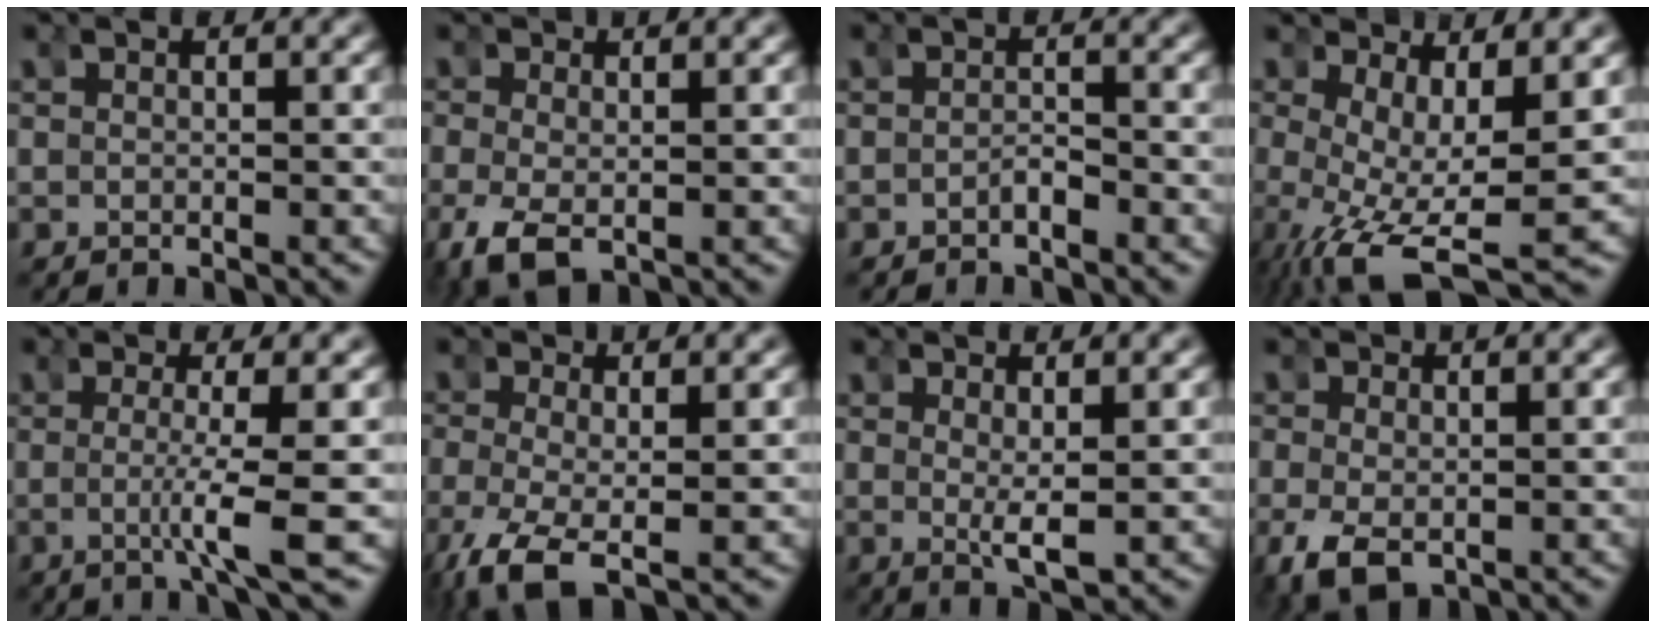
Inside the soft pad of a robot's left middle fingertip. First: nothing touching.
{"total": 4.6, "force": [-2.1, 2.8, 3.1], "torque": [-0.085, -0.038, -0.017]}
{"total": 1.2, "force": [-1.2, 0.2, 0.4], "torque": [-0.010, -0.006, -0.018]}
{"total": 7.5, "force": [-3.5, 3.4, 5.6], "torque": [-0.124, -0.060, -0.027]}
{"total": 3.4, "force": [-0.7, -0.8, 3.3], "torque": [-0.067, -0.015, -0.009]}
{"total": 5.8, "force": [-3.5, 2.9, 3.6], "torque": [-0.102, -0.048, -0.037]}
{"total": 2.5, "force": [0.2, 0.3, 2.5], "torque": [-0.050, -0.019, 0.013]}
{"total": 5.1, "force": [-2.3, 3.4, 3.1], "torque": [-0.082, -0.040, -0.018]}